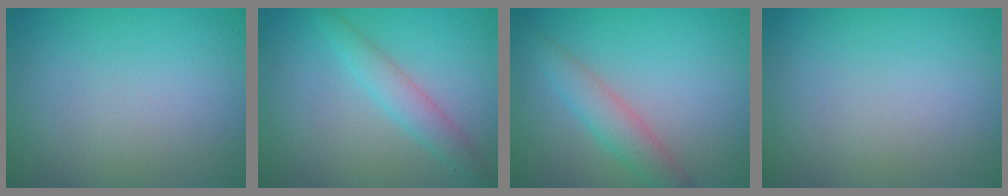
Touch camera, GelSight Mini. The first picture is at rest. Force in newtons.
{"total": 2.4, "press": 2.4, "slide": 0.1}
{"total": 2.8, "press": 2.8, "slide": 0.1}
{"total": 0.0}